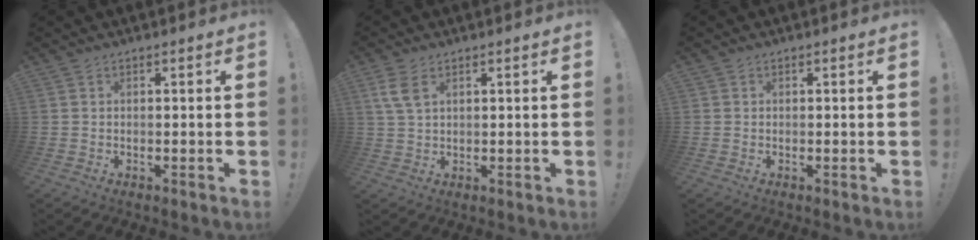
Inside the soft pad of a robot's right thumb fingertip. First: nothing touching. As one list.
[{"total": 5.9, "force": [2.8, 3.3, 4.0], "torque": [-0.074, -0.008, 0.053]}, {"total": 0.5, "force": [0.2, 0.5, 0.0], "torque": [0.009, -0.003, 0.002]}]